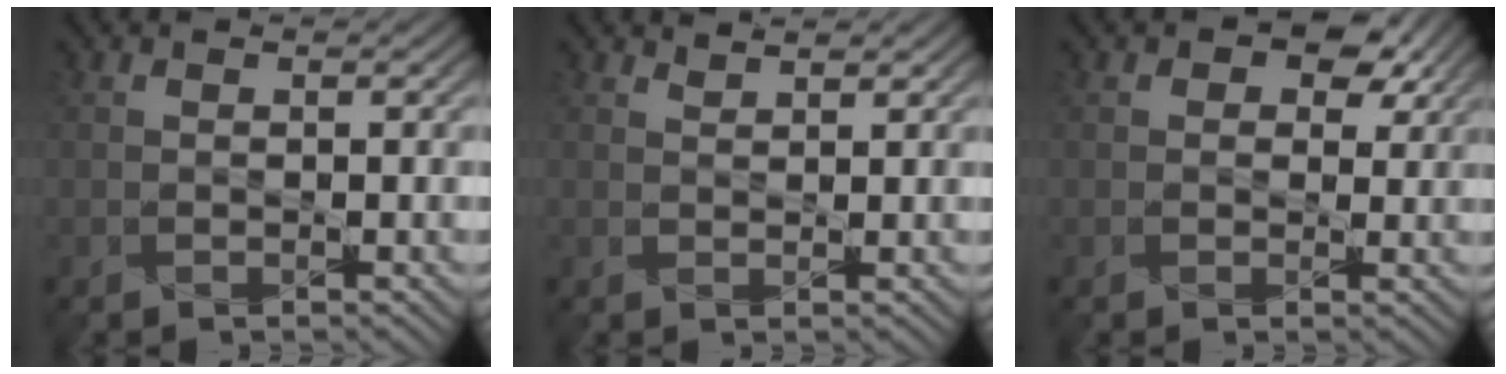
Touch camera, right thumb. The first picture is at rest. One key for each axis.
{"total": 1.4, "fx": 1.4, "fy": 0.1, "fz": -0.1, "tx": -0.001, "ty": -0.005, "tz": 0.025}
{"total": 4.3, "fx": 2.2, "fy": 2.9, "fz": 2.3, "tx": -0.025, "ty": -0.009, "tz": 0.027}